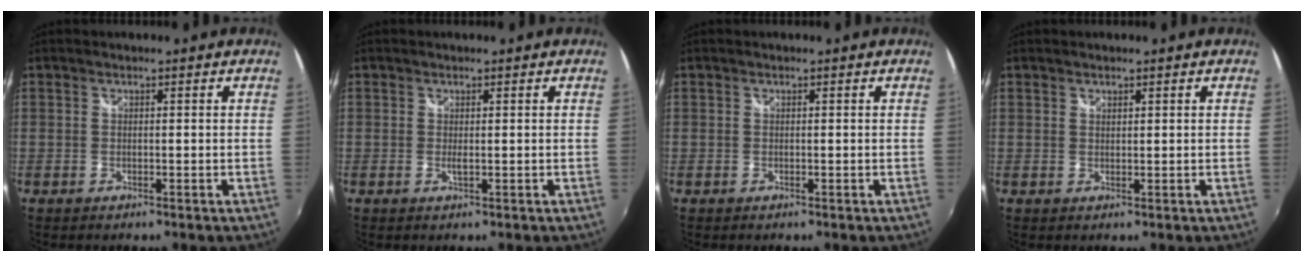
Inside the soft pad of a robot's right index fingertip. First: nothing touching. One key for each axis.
{"total": 0.8, "fx": -0.1, "fy": 0.1, "fz": 0.8, "tx": -0.014, "ty": -0.004, "tz": -0.001}
{"total": 0.0}
{"total": 0.7, "fx": 0.6, "fy": 0.3, "fz": 0.1, "tx": -0.001, "ty": 0.001, "tz": 0.011}